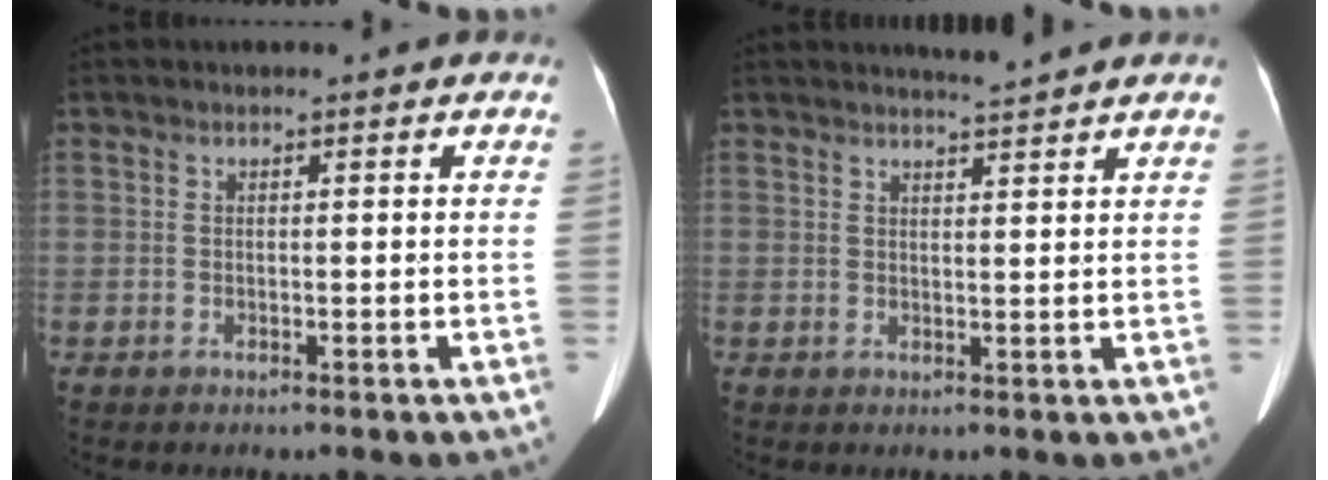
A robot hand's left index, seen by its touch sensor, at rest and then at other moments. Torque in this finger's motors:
{"motor_torque": [0.91, -1.22, 0.06, 0.03]}